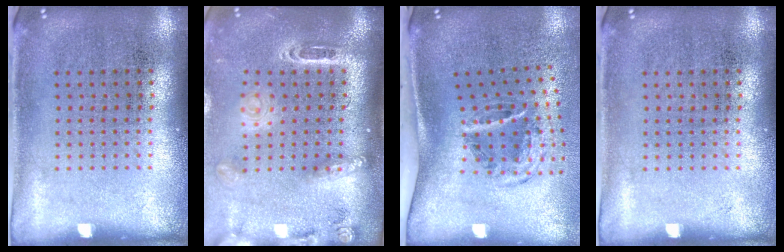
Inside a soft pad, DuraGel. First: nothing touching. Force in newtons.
{"total": 2.5, "press": 1.8, "slide": 1.8}
{"total": 2.0, "press": 1.2, "slide": 1.7}
{"total": 0.0}